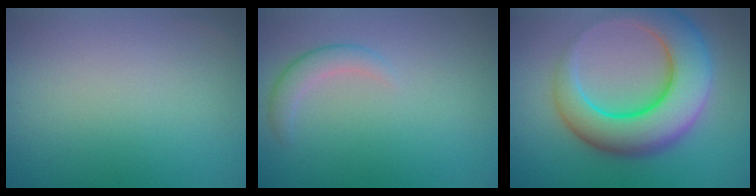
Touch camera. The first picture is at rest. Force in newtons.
{"total": 1.9, "press": 1.9, "slide": 0.2}
{"total": 10.1, "press": 10.1, "slide": 0.5}